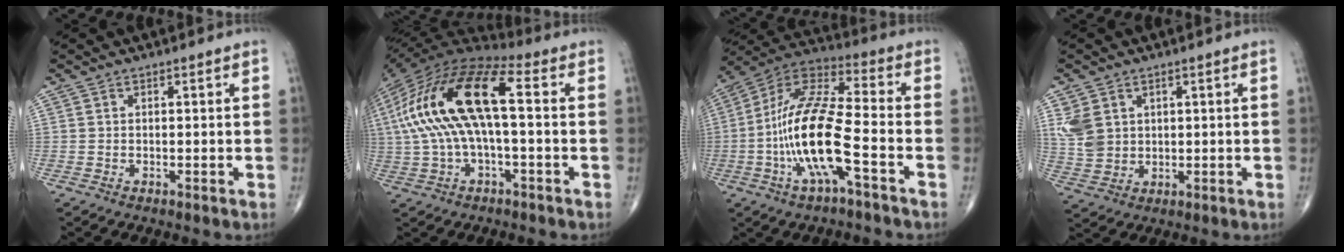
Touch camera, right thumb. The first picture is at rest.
{"total": 21.1, "force": [1.8, 8.4, 19.3], "torque": [-0.402, 0.044, 0.022]}
{"total": 17.5, "force": [-5.0, 4.9, 16.0], "torque": [-0.328, 0.040, -0.097]}
{"total": 6.5, "force": [2.2, 5.0, 3.5], "torque": [-0.063, -0.008, 0.057]}